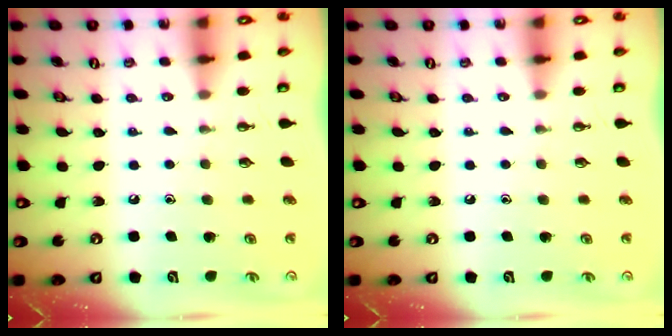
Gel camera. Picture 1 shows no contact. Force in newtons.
{"total": 0.0}